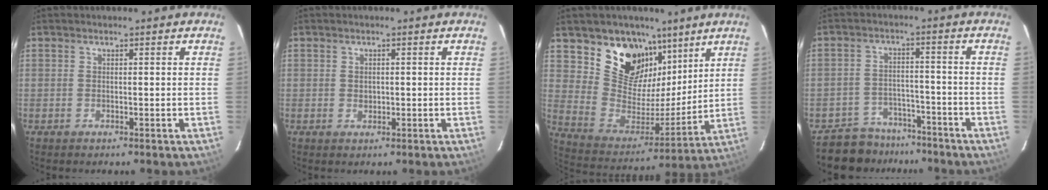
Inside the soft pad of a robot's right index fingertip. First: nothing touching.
{"total": 1.1, "force": [0.0, 1.0, 0.4], "torque": [-0.005, 0.000, 0.002]}
{"total": 17.4, "force": [10.9, 11.6, 7.0], "torque": [-0.151, -0.005, 0.208]}
{"total": 8.9, "force": [-7.6, 4.6, 1.1], "torque": [-0.043, 0.016, -0.109]}